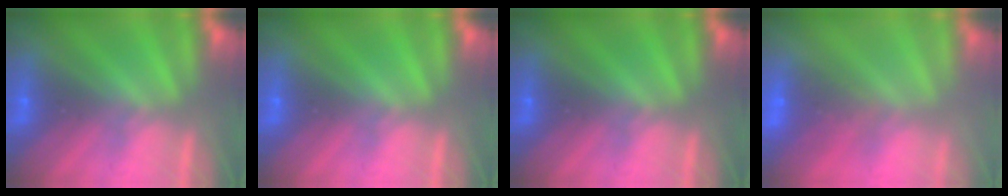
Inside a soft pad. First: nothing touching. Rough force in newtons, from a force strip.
{"total": 0.0}
{"total": 0.0}
{"total": 7.6}